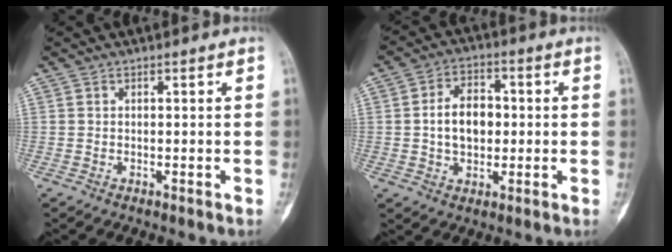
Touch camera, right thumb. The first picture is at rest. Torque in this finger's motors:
{"motor_torque": [0.14, 0.14, 0.46, -0.34, 0.01]}